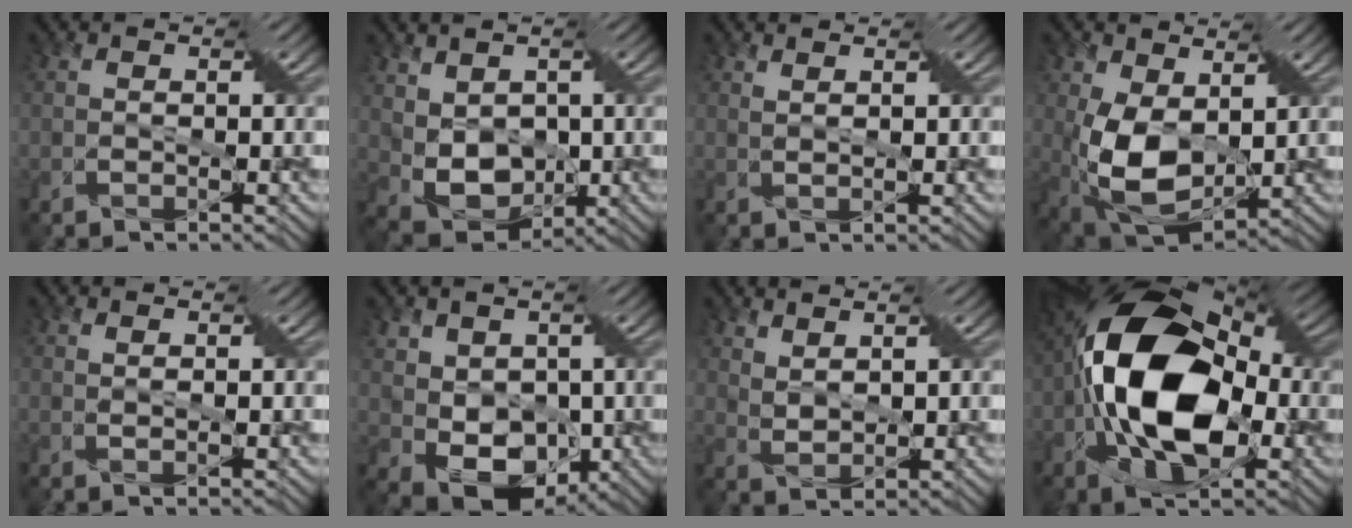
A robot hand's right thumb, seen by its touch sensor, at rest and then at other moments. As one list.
[{"total": 6.8, "force": [1.3, 5.0, 4.5], "torque": [-0.109, -0.017, 0.029]}, {"total": 2.1, "force": [1.5, -0.1, 1.5], "torque": [-0.031, 0.007, 0.032]}, {"total": 9.9, "force": [0.7, 5.8, 8.0], "torque": [-0.195, -0.010, 0.013]}, {"total": 1.2, "force": [0.6, 0.1, 1.1], "torque": [-0.018, 0.005, 0.016]}, {"total": 7.2, "force": [0.6, 5.7, 4.4], "torque": [-0.095, -0.022, 0.013]}, {"total": 3.3, "force": [2.8, 0.6, 1.6], "torque": [-0.048, 0.005, 0.061]}, {"total": 16.5, "force": [-2.0, 9.4, 13.5], "torque": [-0.269, 0.002, -0.052]}]